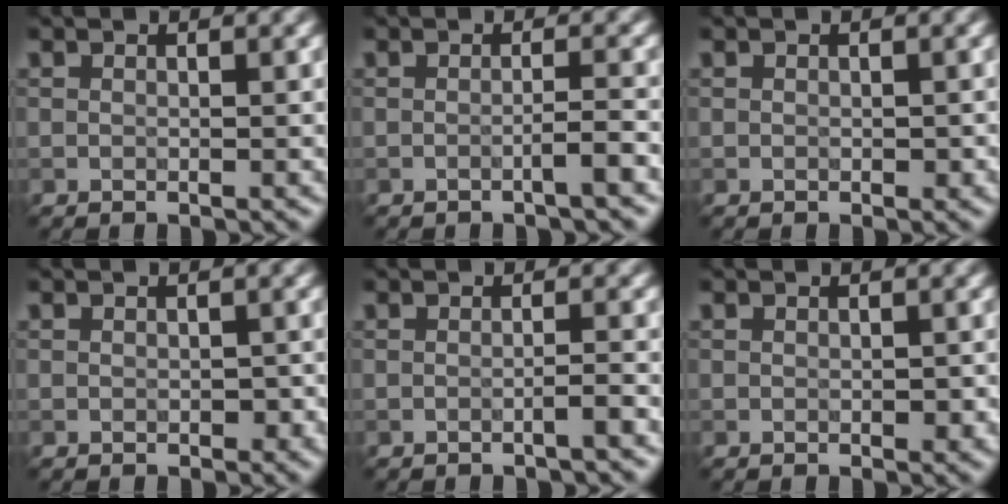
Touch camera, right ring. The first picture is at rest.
{"total": 1.7, "force": [-0.7, 0.2, 1.5], "torque": [-0.020, 0.002, -0.018]}
{"total": 0.6, "force": [-0.1, 0.5, 0.4], "torque": [-0.004, -0.002, 0.000]}
{"total": 1.1, "force": [-0.2, 0.8, 0.7], "torque": [-0.009, -0.005, -0.003]}
{"total": 1.2, "force": [-0.6, 0.2, 1.0], "torque": [-0.012, 0.002, -0.016]}
{"total": 1.1, "force": [-0.1, 0.6, 0.9], "torque": [-0.011, -0.002, 0.000]}